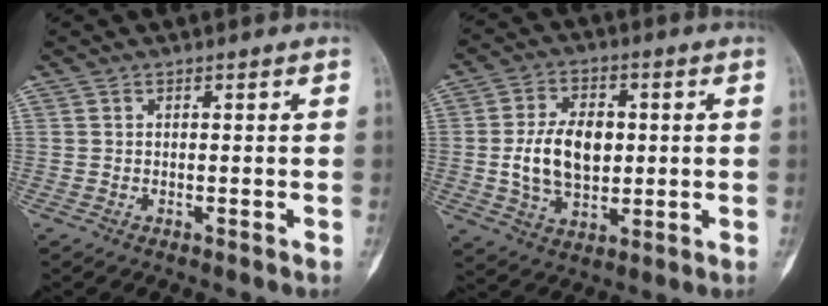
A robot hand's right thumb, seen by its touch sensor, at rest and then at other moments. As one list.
[{"total": 12.1, "force": [0.4, 7.9, 9.1], "torque": [-0.141, 0.003, 0.012]}]